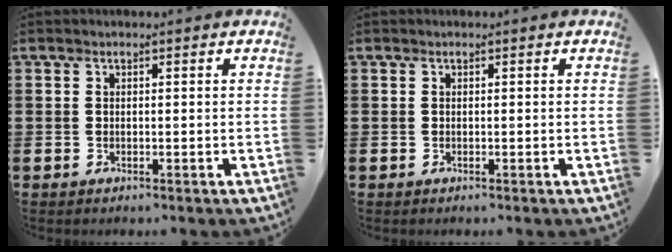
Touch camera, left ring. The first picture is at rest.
{"total": 0.0}